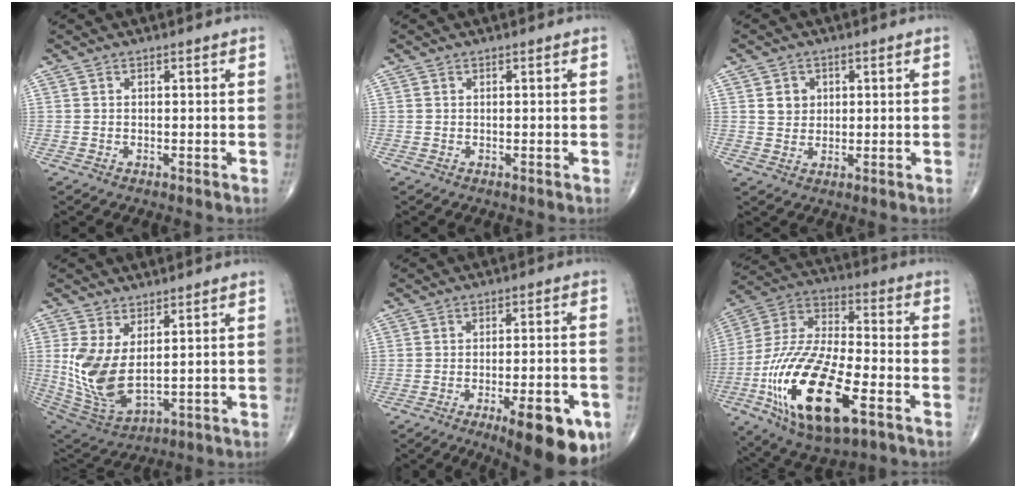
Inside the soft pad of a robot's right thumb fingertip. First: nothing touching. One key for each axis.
{"total": 0.0}
{"total": 3.7, "fx": 1.1, "fy": 3.2, "fz": 1.4, "tx": -0.005, "ty": -0.004, "tz": 0.019}
{"total": 11.9, "fx": 2.1, "fy": 6.1, "fz": 10.0, "tx": -0.207, "ty": -0.023, "tz": 0.064}
{"total": 14.9, "fx": -7.4, "fy": 4.5, "fz": 12.1, "tx": -0.119, "ty": 0.023, "tz": -0.092}
{"total": 25.4, "fx": -9.6, "fy": 10.6, "fz": 21.0, "tx": -0.442, "ty": 0.018, "tz": -0.167}